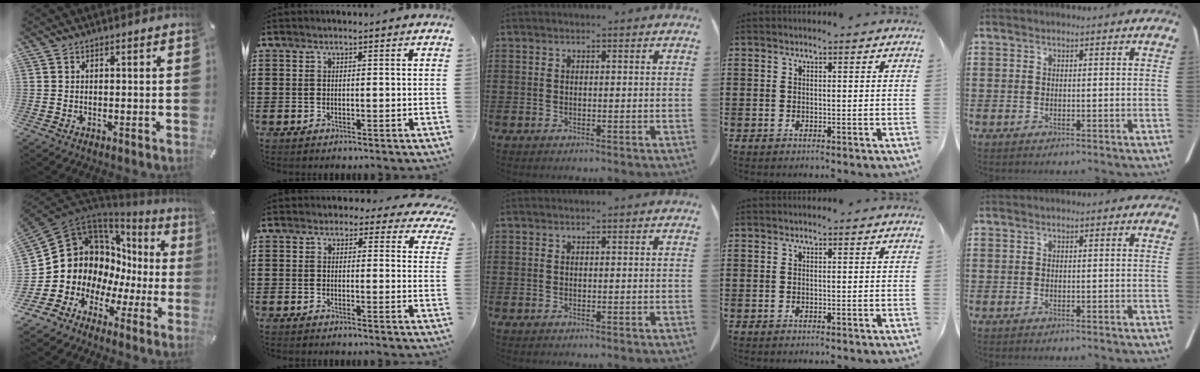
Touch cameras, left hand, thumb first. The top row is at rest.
{"thumb": {"total": 11.6, "force": [2.9, 10.5, 3.9], "torque": [-0.096, -0.063, 0.070]}, "index": {"total": 2.3, "force": [1.8, 1.2, 0.8], "torque": [-0.017, 0.000, 0.030]}}